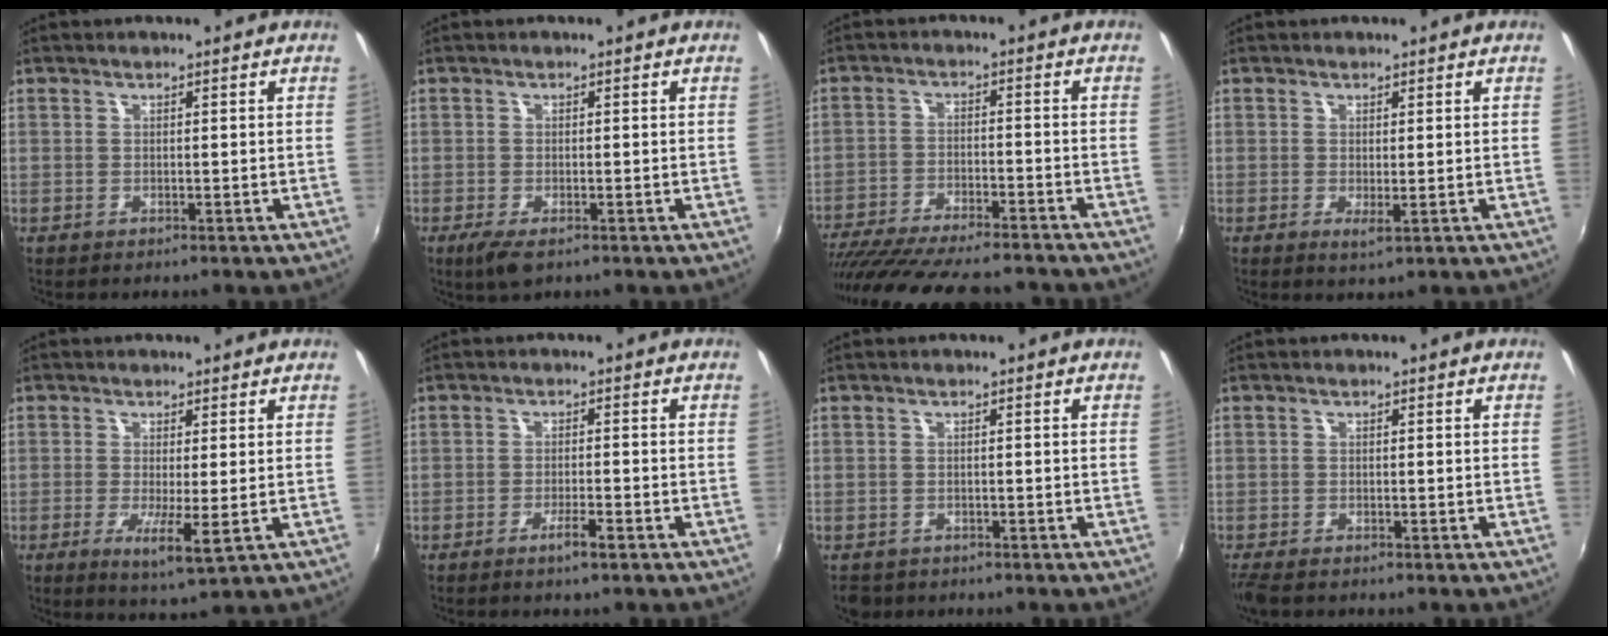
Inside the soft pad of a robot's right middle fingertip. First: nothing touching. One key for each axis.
{"total": 3.4, "fx": -1.9, "fy": 1.3, "fz": 2.5, "tx": -0.054, "ty": -0.013, "tz": -0.034}
{"total": 21.9, "fx": -19.1, "fy": 4.2, "fz": 10.0, "tx": -0.194, "ty": -0.043, "tz": -0.290}
{"total": 1.7, "fx": 0.0, "fy": 0.2, "fz": 1.7, "tx": -0.030, "ty": -0.005, "tz": 0.000}
{"total": 5.3, "fx": -1.1, "fy": 0.2, "fz": 5.1, "tx": -0.102, "ty": -0.016, "tz": -0.019}
{"total": 2.8, "fx": -1.9, "fy": 0.1, "fz": 2.1, "tx": -0.046, "ty": -0.001, "tz": -0.034}
{"total": 2.9, "fx": -2.1, "fy": 1.8, "fz": 1.0, "tx": -0.026, "ty": -0.010, "tz": -0.033}
{"total": 3.5, "fx": -2.8, "fy": 0.8, "fz": 1.8, "tx": -0.043, "ty": -0.019, "tz": -0.053}